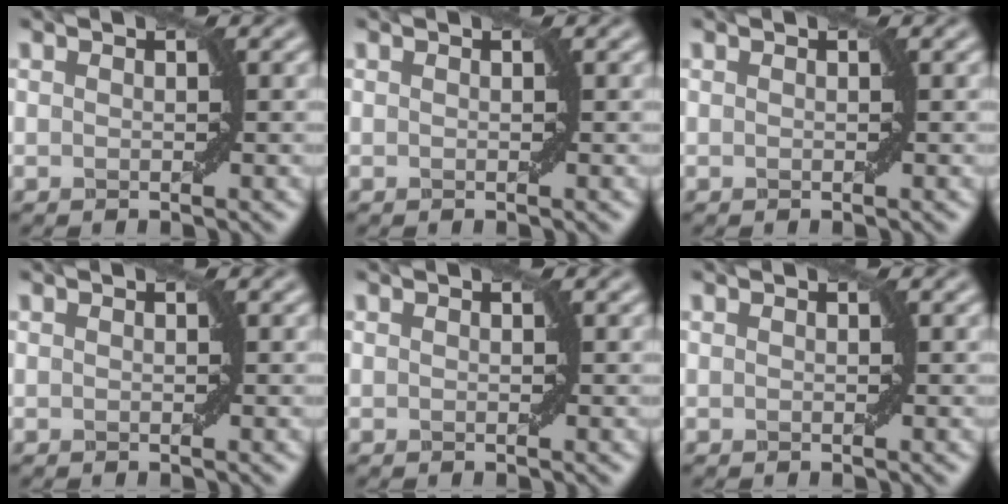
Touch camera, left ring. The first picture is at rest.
{"total": 0.0}
{"total": 0.0}
{"total": 0.0}
{"total": 0.0}
{"total": 0.0}